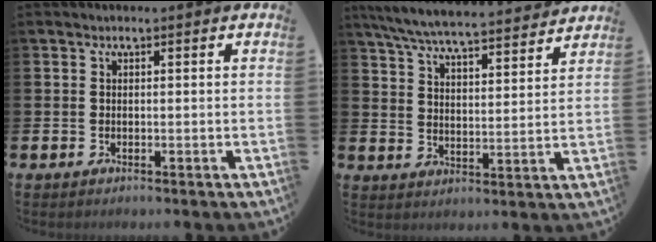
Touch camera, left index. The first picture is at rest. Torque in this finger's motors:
{"motor_torque": [1.08, -1.06, 0.60, 0.21]}